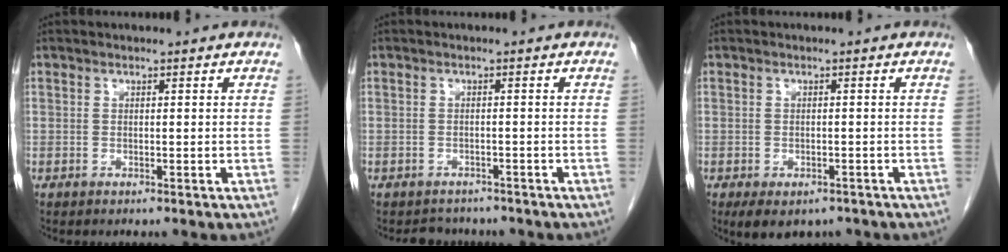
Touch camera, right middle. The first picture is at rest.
{"total": 3.3, "force": [-2.9, 1.5, -0.1], "torque": [-0.001, 0.002, -0.043]}
{"total": 6.5, "force": [-4.4, 3.8, 2.9], "torque": [-0.040, -0.003, -0.060]}